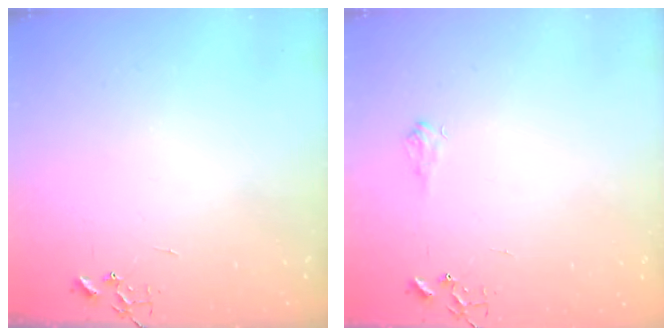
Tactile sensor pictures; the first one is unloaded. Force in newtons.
{"total": 6.2, "press": 6.1, "slide": 0.8}